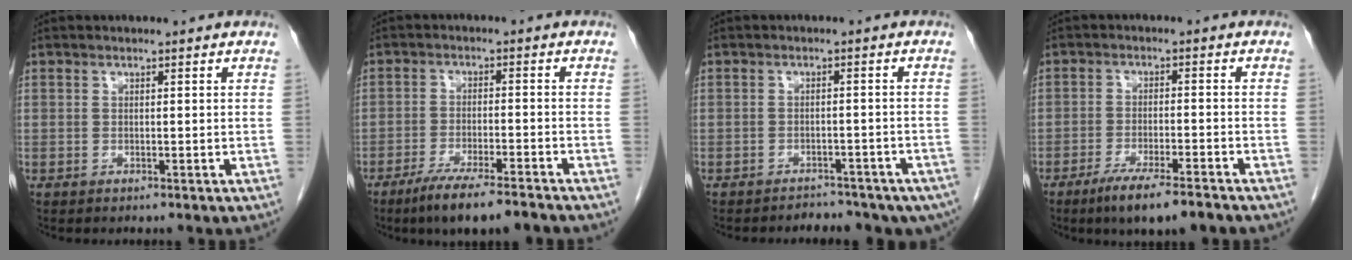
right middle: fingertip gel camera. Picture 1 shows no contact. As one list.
[{"total": 9.3, "force": [-7.2, 0.8, 5.8], "torque": [-0.091, -0.019, -0.120]}, {"total": 10.6, "force": [-8.9, 4.7, 3.1], "torque": [-0.032, 0.012, -0.095]}, {"total": 8.1, "force": [-5.9, 0.8, 5.5], "torque": [-0.087, -0.016, -0.096]}]